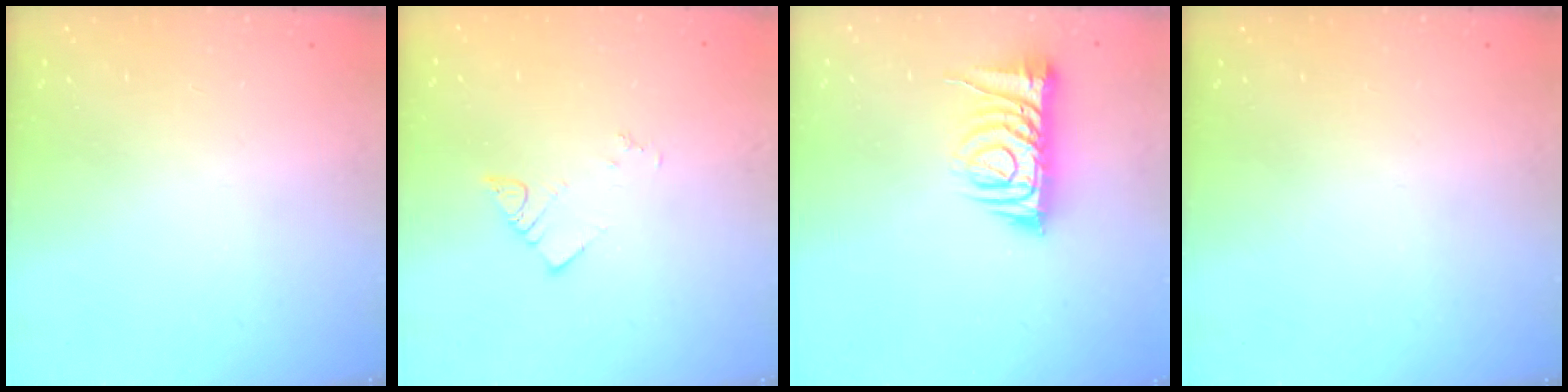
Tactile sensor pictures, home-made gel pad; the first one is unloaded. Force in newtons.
{"total": 3.6, "press": 3.6, "slide": 0.1}
{"total": 9.0, "press": 8.9, "slide": 1.4}
{"total": 0.0}